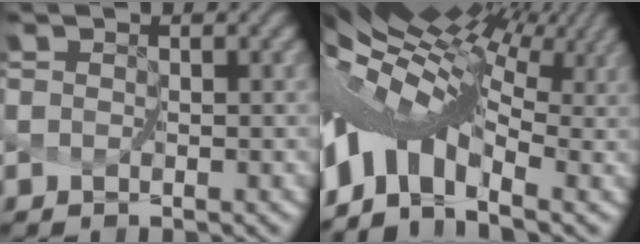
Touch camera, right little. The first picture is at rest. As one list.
[{"total": 11.3, "force": [1.2, 6.0, 9.5], "torque": [-0.182, 0.014, 0.028]}]